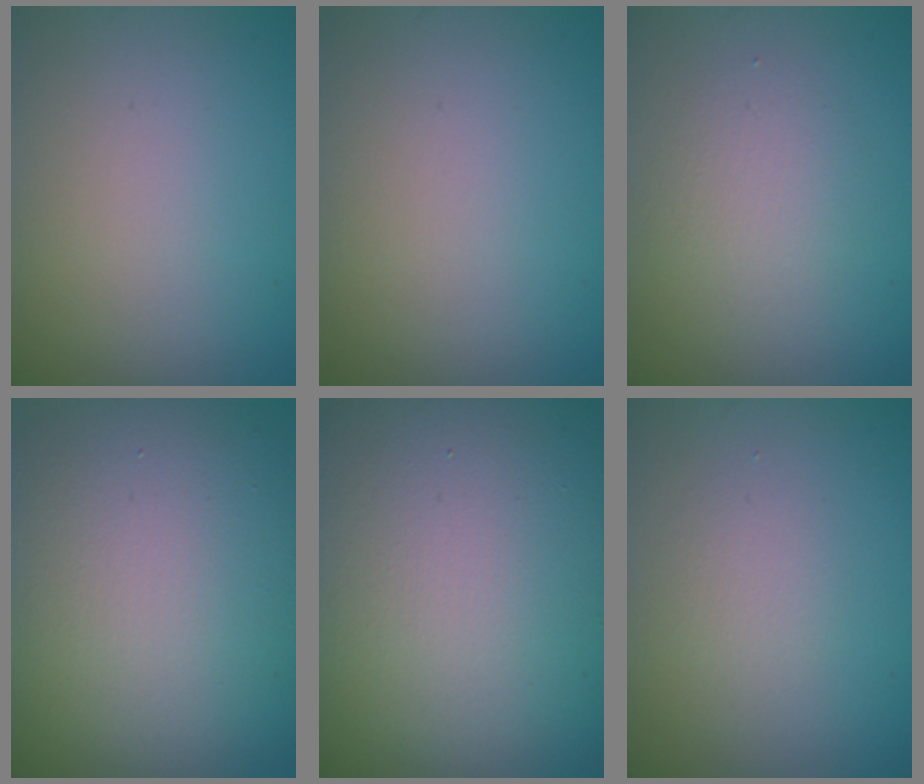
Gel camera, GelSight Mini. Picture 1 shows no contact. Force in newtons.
{"total": 0.0}
{"total": 2.2, "press": 2.2, "slide": 0.2}
{"total": 15.1, "press": 15.1, "slide": 0.5}
{"total": 21.1, "press": 21.1, "slide": 1.1}
{"total": 1.3, "press": 1.3, "slide": 0.1}